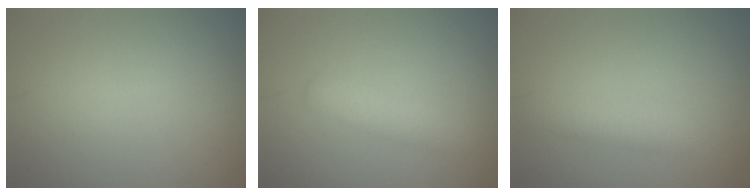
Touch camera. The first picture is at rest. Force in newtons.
{"total": 2.0, "press": 2.0, "slide": 0.1}
{"total": 1.9, "press": 1.9, "slide": 0.1}